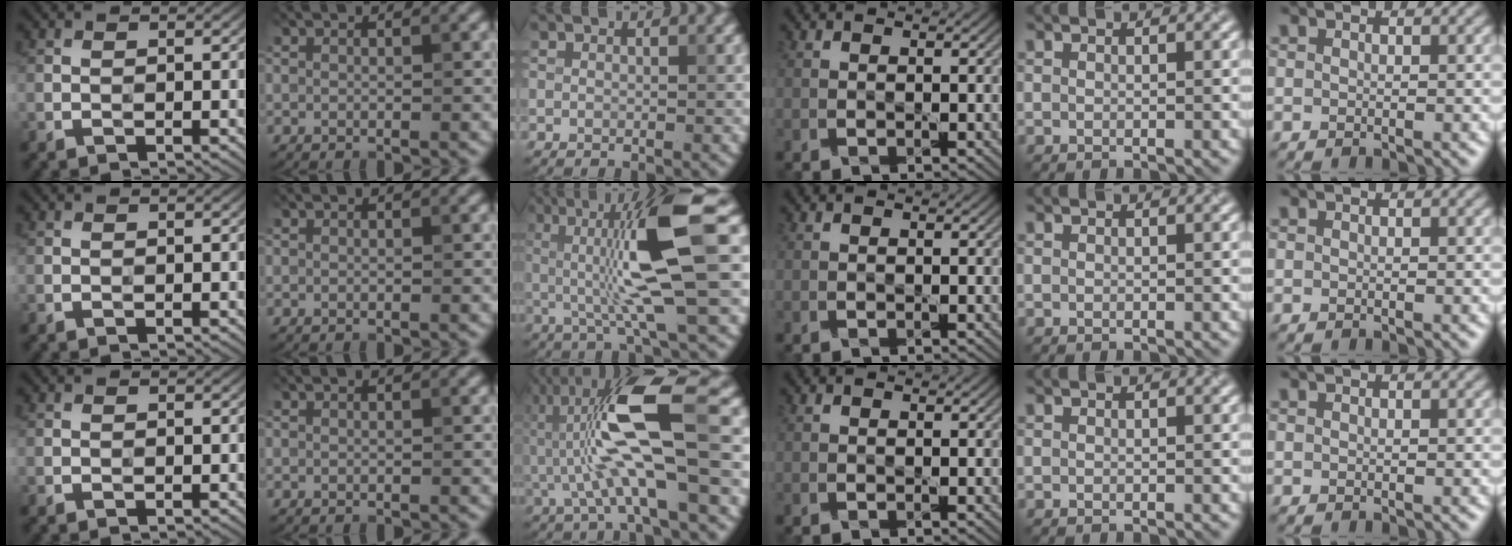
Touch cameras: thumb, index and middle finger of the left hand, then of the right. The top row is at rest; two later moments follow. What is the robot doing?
{"motion": "dispense", "object": "spray bottle"}